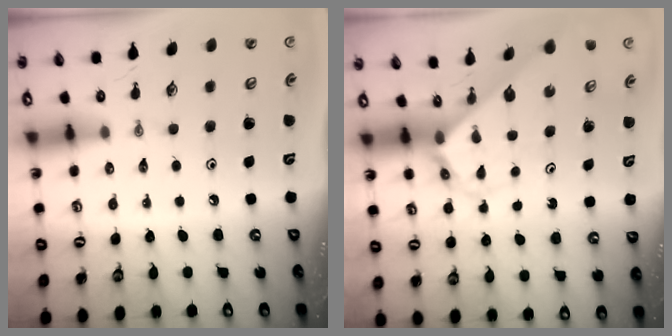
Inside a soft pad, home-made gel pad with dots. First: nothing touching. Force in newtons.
{"total": 2.7, "press": 2.7, "slide": 0.2}